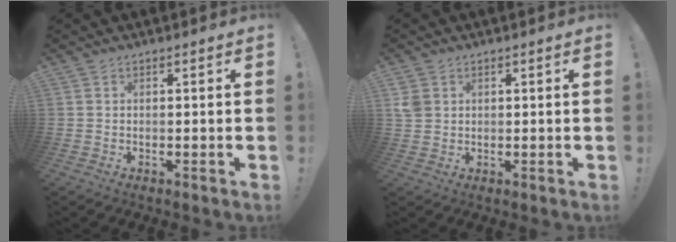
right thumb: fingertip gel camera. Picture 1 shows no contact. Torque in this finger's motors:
{"motor_torque": [0.41, 1.29, 0.16, -0.08, 0.00]}